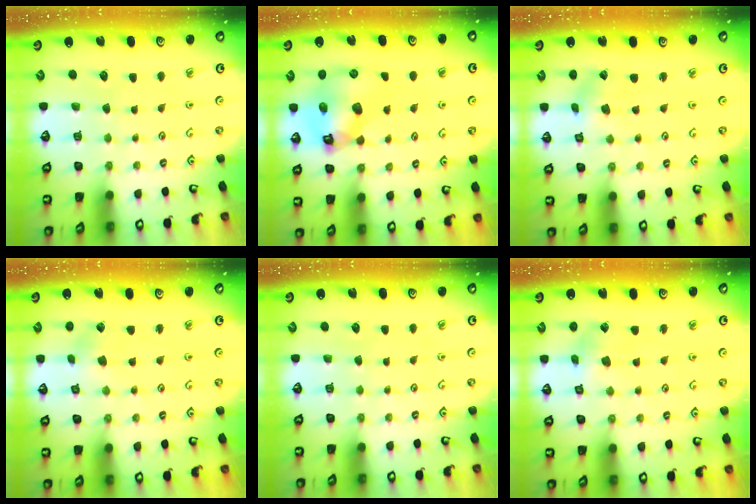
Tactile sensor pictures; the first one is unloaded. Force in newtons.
{"total": 12.1, "press": 12.0, "slide": 1.0}
{"total": 1.2, "press": 1.2, "slide": 0.2}
{"total": 2.3, "press": 2.3, "slide": 0.4}
{"total": 0.0}
{"total": 2.7, "press": 2.7, "slide": 0.5}